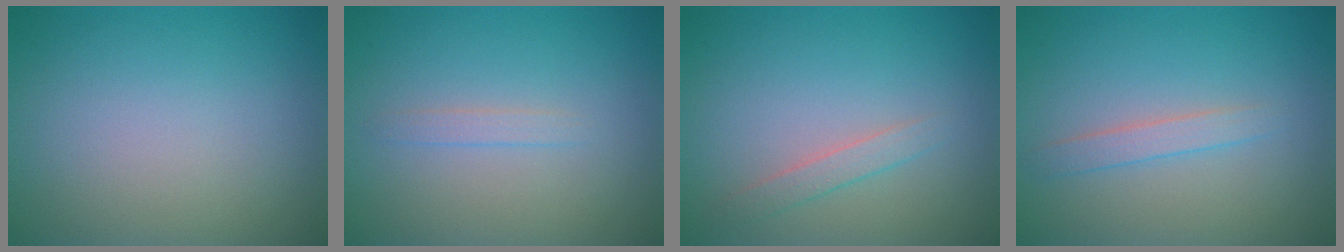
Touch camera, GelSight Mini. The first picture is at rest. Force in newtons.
{"total": 0.9, "press": 0.9, "slide": 0.0}
{"total": 1.5, "press": 1.5, "slide": 0.1}
{"total": 1.6, "press": 1.6, "slide": 0.0}